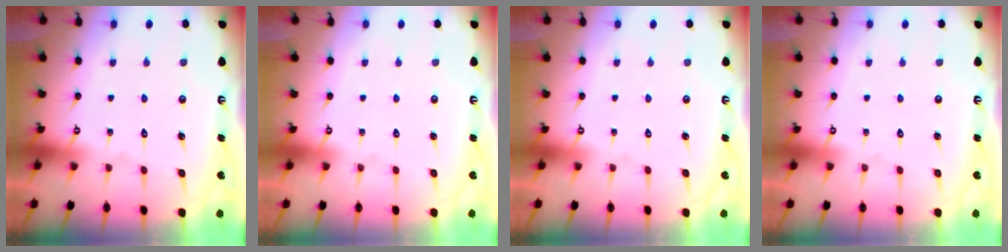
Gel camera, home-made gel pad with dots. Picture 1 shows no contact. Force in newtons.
{"total": 0.0}
{"total": 0.0}
{"total": 0.0}